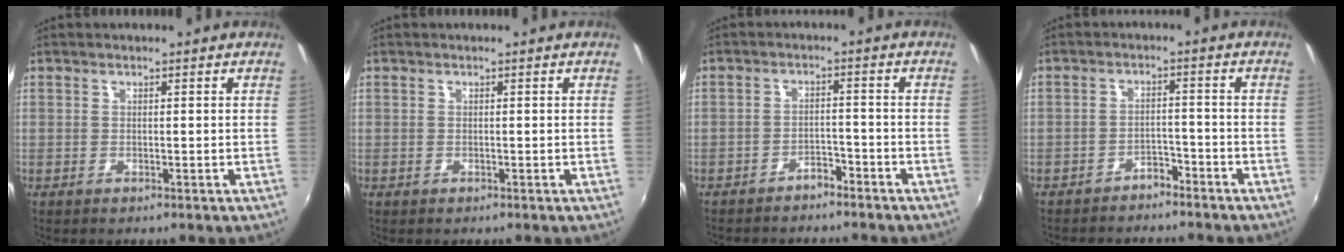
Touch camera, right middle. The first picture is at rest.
{"total": 0.0}
{"total": 4.6, "force": [-4.1, 1.7, 1.3], "torque": [-0.039, 0.007, -0.058]}
{"total": 5.9, "force": [-5.2, 2.2, 1.6], "torque": [-0.044, 0.007, -0.073]}